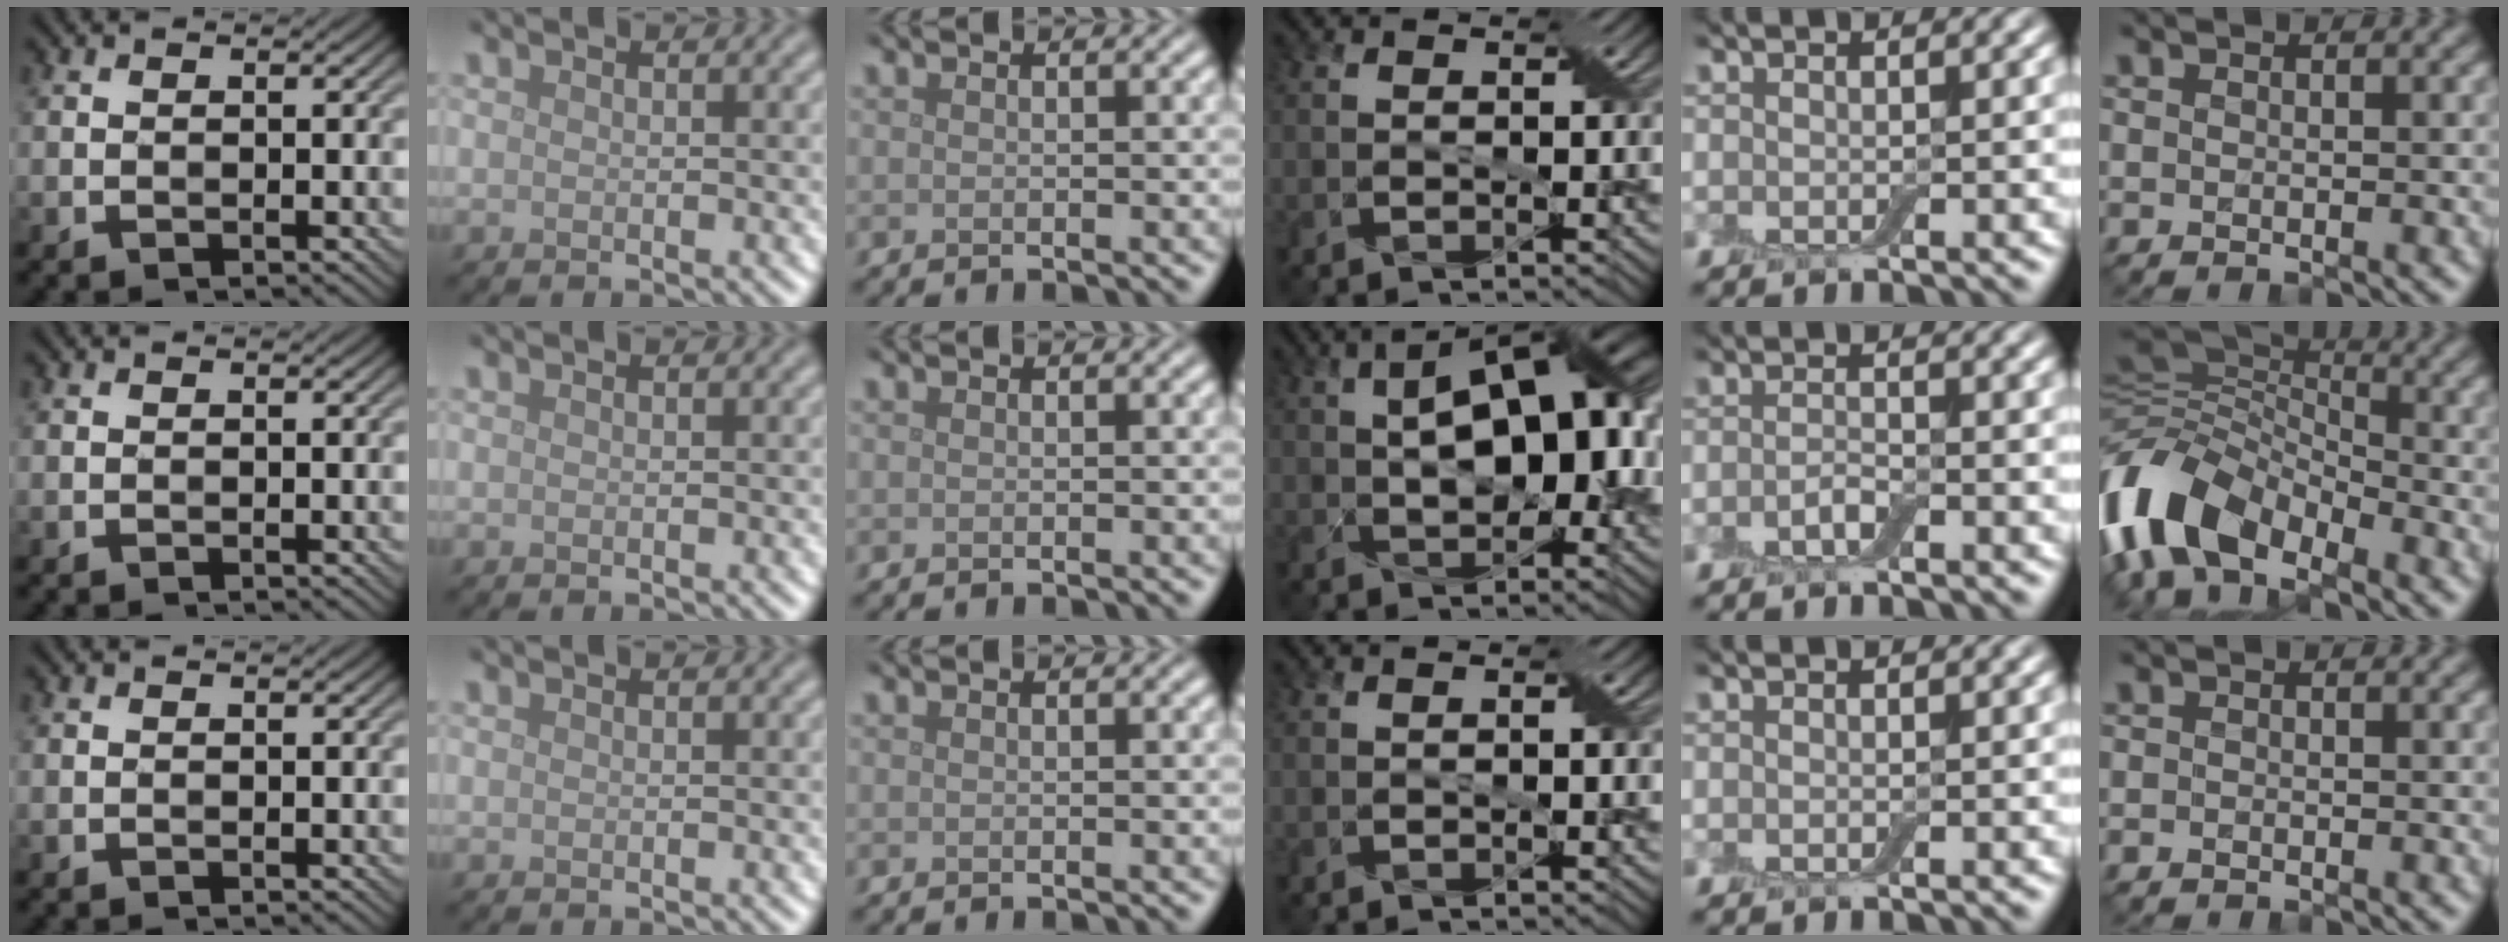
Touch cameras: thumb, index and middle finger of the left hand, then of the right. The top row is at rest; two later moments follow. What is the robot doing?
{"motion": "pour", "object": "bowl"}